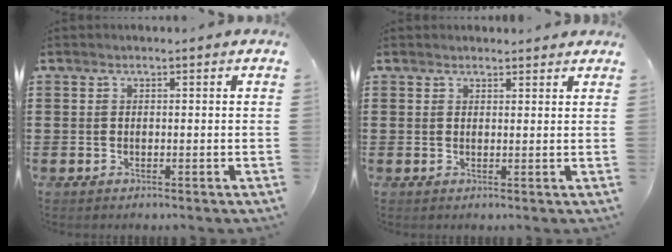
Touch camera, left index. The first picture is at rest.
{"total": 1.4, "force": [1.4, 0.3, 0.0], "torque": [-0.003, 0.003, 0.027]}